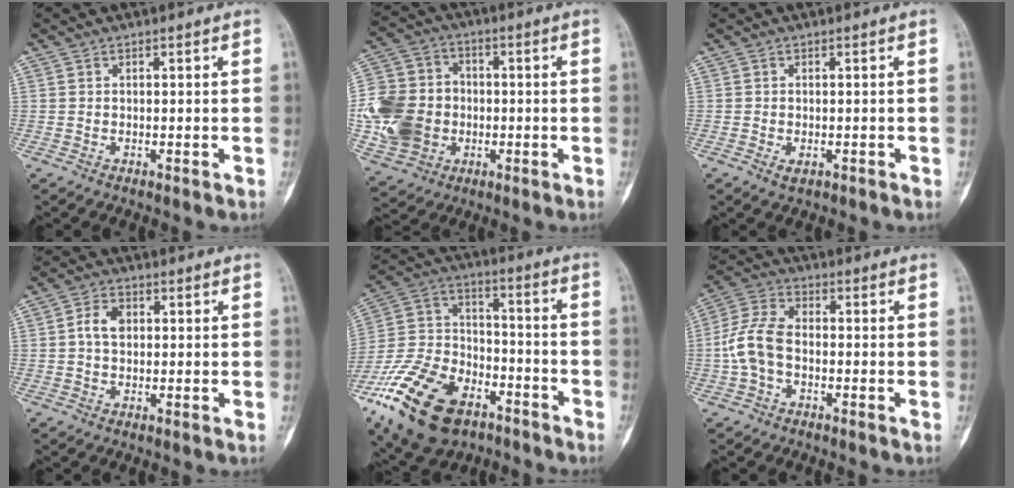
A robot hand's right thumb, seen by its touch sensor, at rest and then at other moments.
{"total": 16.9, "force": [-2.3, 14.0, 9.1], "torque": [-0.174, 0.017, -0.042]}
{"total": 1.8, "force": [-0.8, 1.1, 1.2], "torque": [-0.021, 0.003, -0.007]}
{"total": 4.0, "force": [0.5, 2.9, 2.7], "torque": [-0.051, 0.011, 0.007]}
{"total": 23.1, "force": [-13.1, 12.9, 14.0], "torque": [-0.284, 0.060, -0.235]}
{"total": 8.5, "force": [-1.5, 5.3, 6.4], "torque": [-0.142, 0.027, -0.037]}